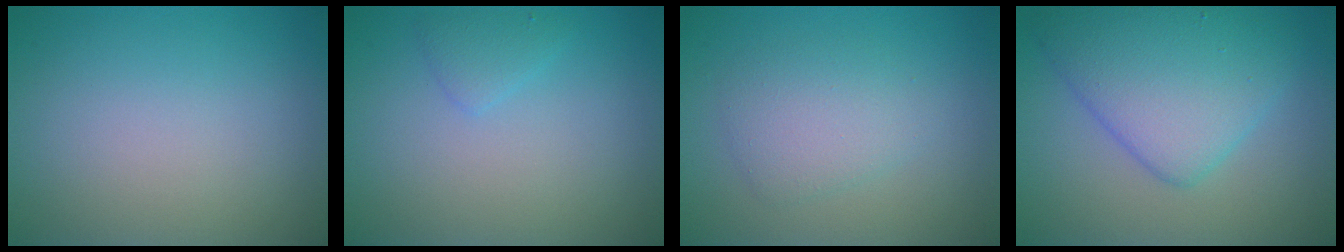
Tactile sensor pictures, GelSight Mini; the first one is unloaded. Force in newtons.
{"total": 1.3, "press": 1.3, "slide": 0.1}
{"total": 2.8, "press": 2.8, "slide": 0.2}
{"total": 6.6, "press": 6.6, "slide": 0.2}